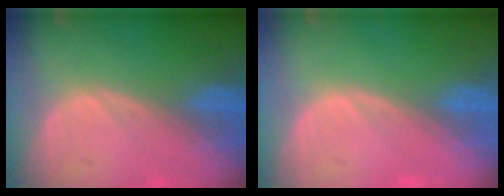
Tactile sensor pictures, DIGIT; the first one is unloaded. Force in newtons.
{"total": 0.0}